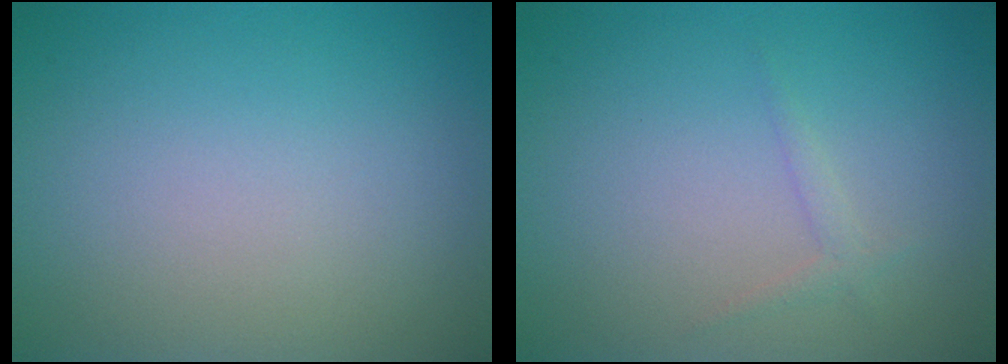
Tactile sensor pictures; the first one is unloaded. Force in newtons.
{"total": 0.9, "press": 0.9, "slide": 0.1}